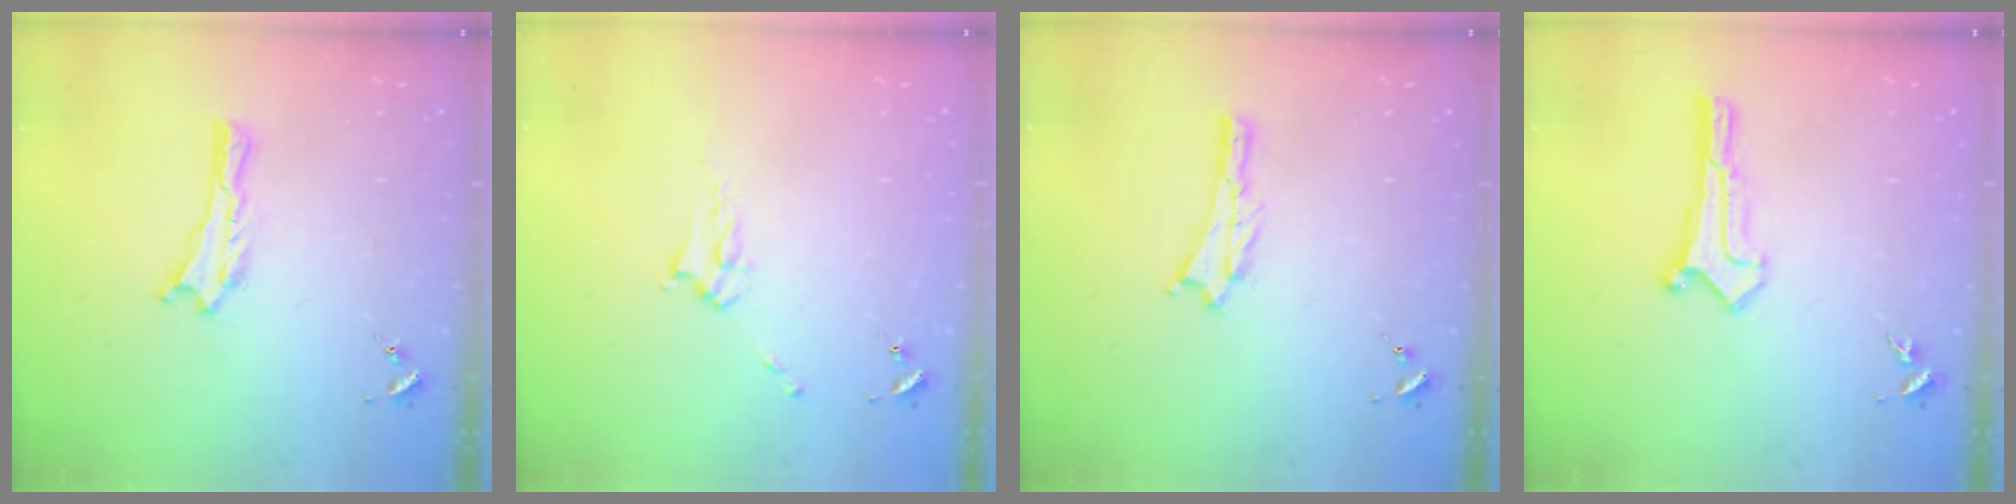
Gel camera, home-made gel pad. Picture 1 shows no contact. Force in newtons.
{"total": 2.9, "press": 2.9, "slide": 0.4}
{"total": 0.9, "press": 0.9, "slide": 0.2}
{"total": 0.0}